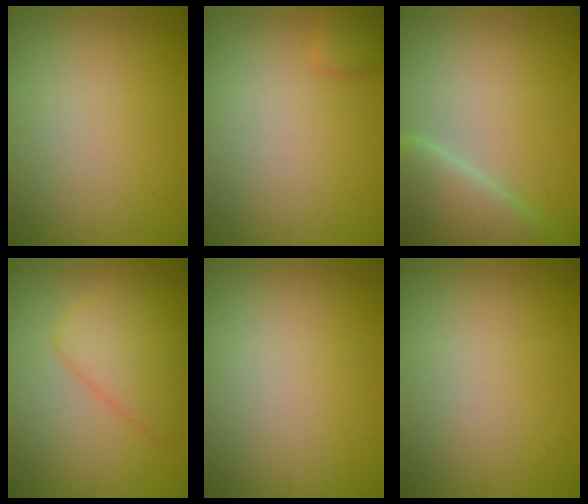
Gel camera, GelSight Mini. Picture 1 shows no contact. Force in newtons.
{"total": 1.3, "press": 1.3, "slide": 0.1}
{"total": 6.3, "press": 6.3, "slide": 0.5}
{"total": 4.5, "press": 4.5, "slide": 0.2}
{"total": 0.0}
{"total": 0.0}